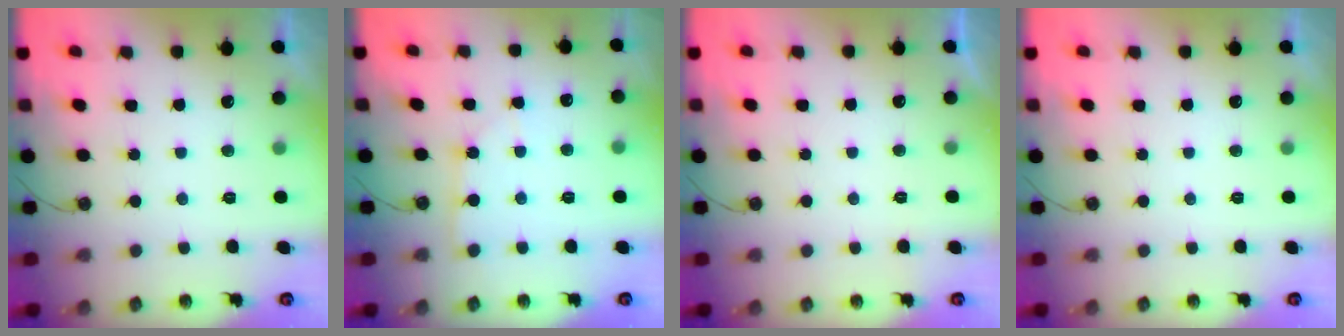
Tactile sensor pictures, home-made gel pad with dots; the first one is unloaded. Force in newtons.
{"total": 4.4, "press": 4.4, "slide": 0.6}
{"total": 0.0}
{"total": 0.0}